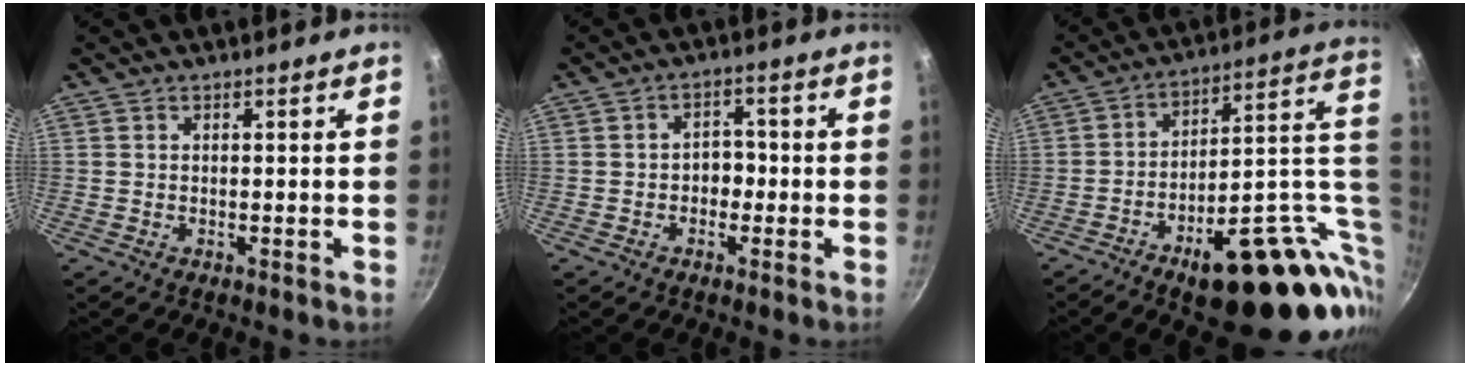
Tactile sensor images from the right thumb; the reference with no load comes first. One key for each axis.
{"total": 3.7, "fx": -0.9, "fy": 2.8, "fz": 2.1, "tx": -0.009, "ty": 0.016, "tz": -0.023}
{"total": 28.1, "fx": -9.5, "fy": 10.1, "fz": 24.4, "tx": -0.241, "ty": 0.066, "tz": -0.126}